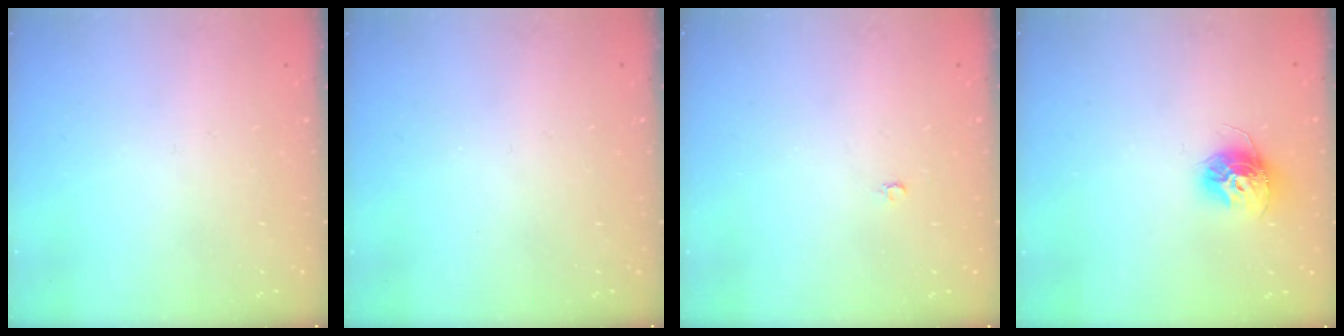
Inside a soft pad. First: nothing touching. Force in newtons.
{"total": 0.0}
{"total": 2.0, "press": 2.0, "slide": 0.4}
{"total": 11.9, "press": 11.9, "slide": 0.9}